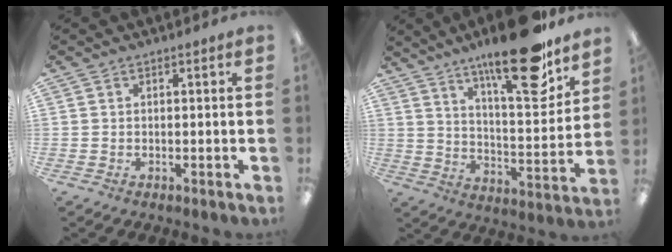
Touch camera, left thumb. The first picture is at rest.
{"total": 20.7, "force": [15.3, 4.7, 13.2], "torque": [-0.201, -0.098, 0.242]}